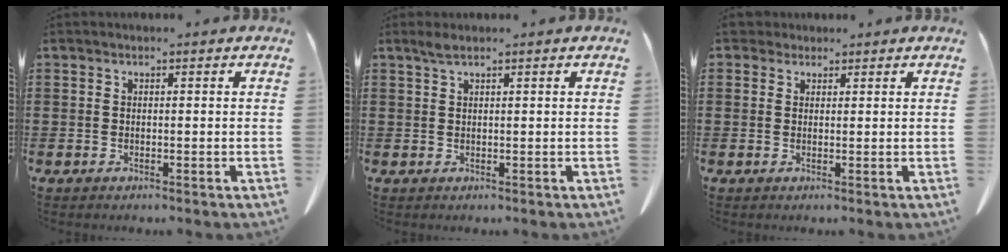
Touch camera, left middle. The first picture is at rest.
{"total": 1.6, "force": [1.1, 0.2, 1.2], "torque": [-0.025, 0.002, 0.019]}
{"total": 2.1, "force": [1.6, 1.2, 0.5], "torque": [-0.010, 0.005, 0.030]}